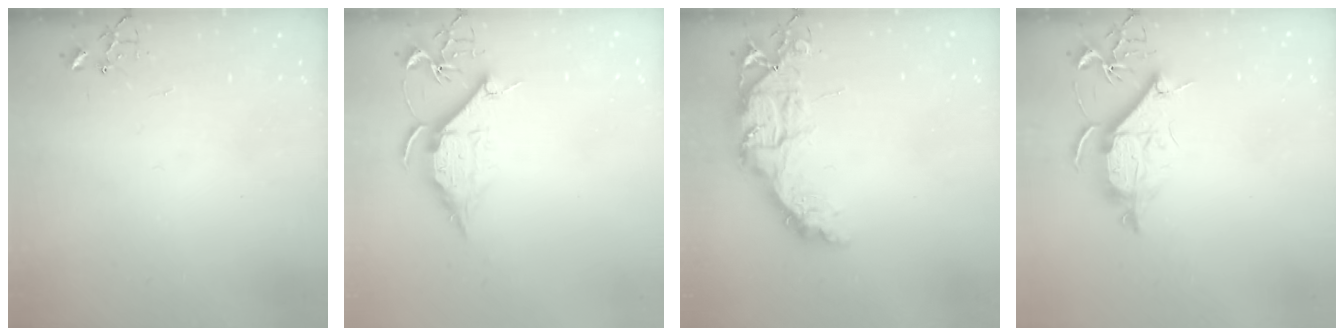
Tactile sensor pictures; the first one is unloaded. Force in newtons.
{"total": 10.9, "press": 10.9, "slide": 0.3}
{"total": 15.4, "press": 15.4, "slide": 0.6}
{"total": 10.4, "press": 10.4, "slide": 0.7}